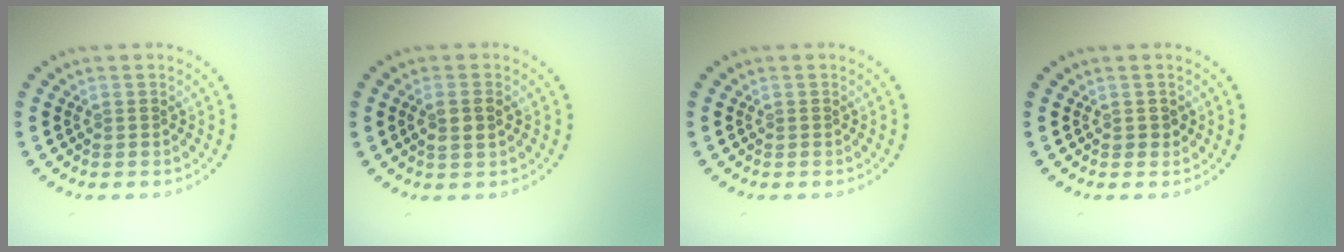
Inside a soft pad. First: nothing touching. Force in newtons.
{"total": 1.9, "press": 1.8, "slide": 0.6}
{"total": 0.0}
{"total": 0.8, "press": 0.8, "slide": 0.2}